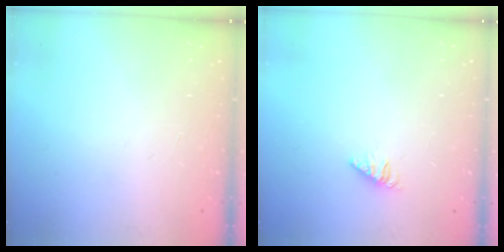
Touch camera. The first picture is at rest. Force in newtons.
{"total": 1.3, "press": 1.3, "slide": 0.3}